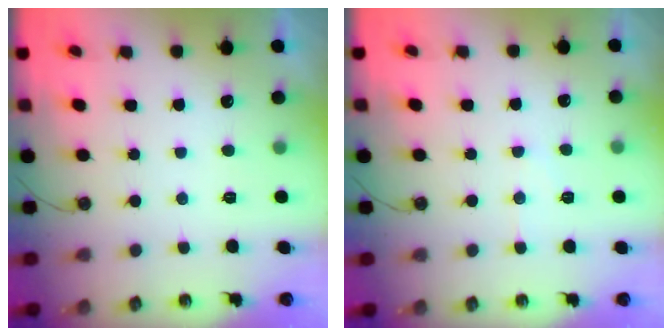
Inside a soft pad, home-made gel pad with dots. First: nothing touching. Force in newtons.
{"total": 4.5, "press": 4.5, "slide": 0.6}